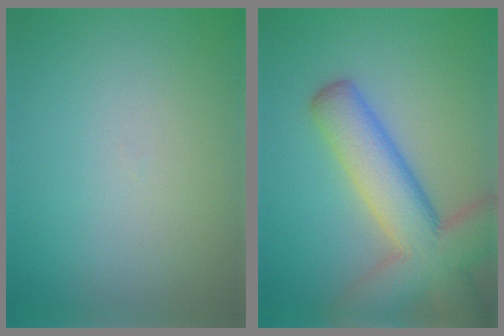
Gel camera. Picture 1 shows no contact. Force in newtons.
{"total": 9.4, "press": 9.4, "slide": 0.5}